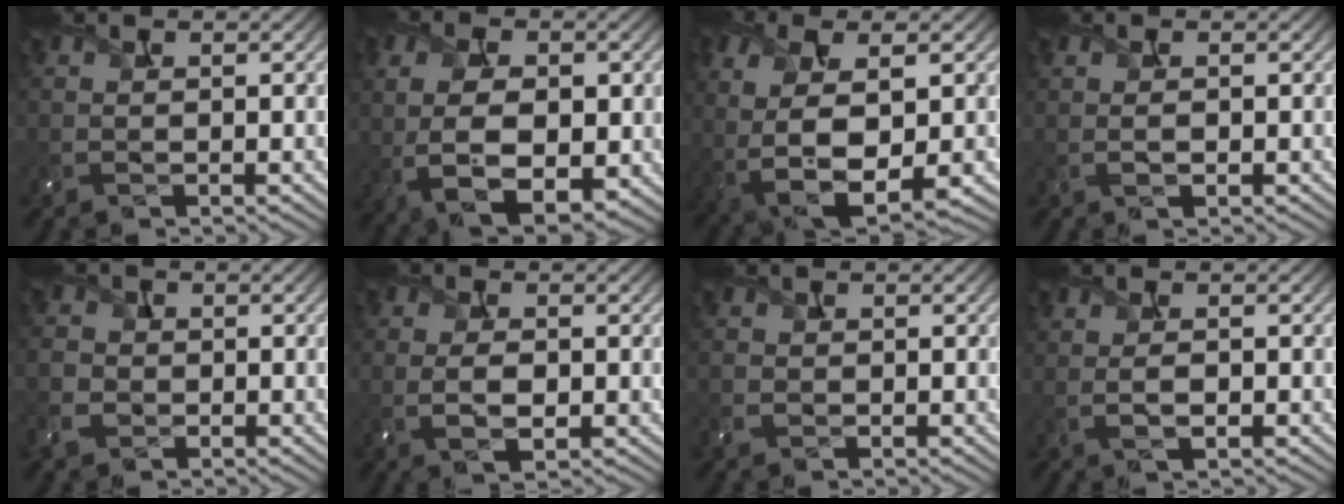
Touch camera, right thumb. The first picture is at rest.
{"total": 10.5, "force": [-0.1, 6.4, 8.3], "torque": [-0.166, 0.001, 0.005]}
{"total": 11.2, "force": [-3.0, 5.2, 9.5], "torque": [-0.225, -0.027, -0.044]}
{"total": 1.0, "force": [-0.1, 0.3, 0.9], "torque": [-0.022, 0.002, -0.003]}
{"total": 3.8, "force": [-1.6, 3.0, 1.7], "torque": [-0.055, -0.006, -0.043]}
{"total": 3.6, "force": [-0.6, 1.6, 3.1], "torque": [-0.072, -0.004, -0.009]}
{"total": 1.6, "force": [-0.6, 1.2, 0.8], "torque": [-0.026, -0.006, -0.014]}
{"total": 1.8, "force": [-0.2, 0.4, 1.7], "torque": [-0.039, 0.002, -0.004]}